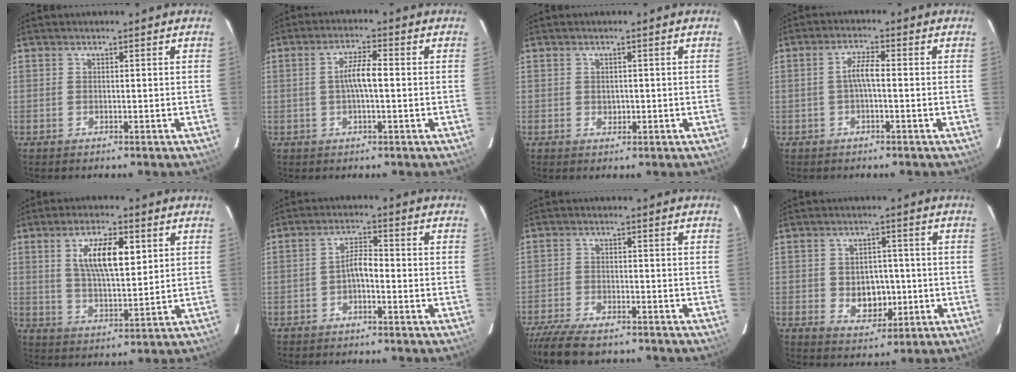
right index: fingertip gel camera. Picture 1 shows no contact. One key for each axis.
{"total": 4.9, "fx": -0.1, "fy": 0.9, "fz": 4.8, "tx": -0.088, "ty": 0.006, "tz": 0.000}
{"total": 1.5, "fx": -0.1, "fy": 1.3, "fz": 0.8, "tx": -0.011, "ty": 0.002, "tz": 0.000}
{"total": 3.3, "fx": -0.5, "fy": 0.5, "fz": 3.2, "tx": -0.062, "ty": 0.008, "tz": -0.008}
{"total": 10.2, "fx": 3.6, "fy": 3.5, "fz": 9.0, "tx": -0.162, "ty": 0.006, "tz": 0.067}
{"total": 3.1, "fx": -1.6, "fy": 1.1, "fz": 2.4, "tx": -0.047, "ty": 0.012, "tz": -0.029}
{"total": 11.3, "fx": -9.7, "fy": 2.9, "fz": 5.0, "tx": -0.121, "ty": -0.033, "tz": -0.166}
{"total": 6.8, "fx": -1.0, "fy": 5.2, "fz": 4.2, "tx": -0.079, "ty": 0.002, "tz": -0.001}